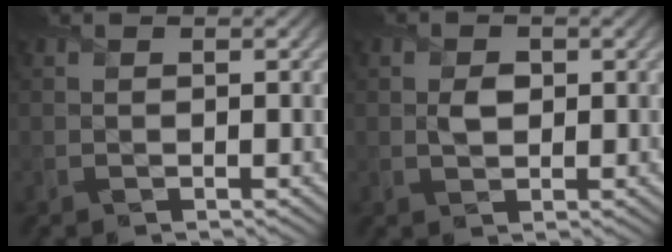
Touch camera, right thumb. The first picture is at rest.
{"total": 2.0, "force": [0.2, 1.5, 1.3], "torque": [-0.028, -0.003, 0.001]}